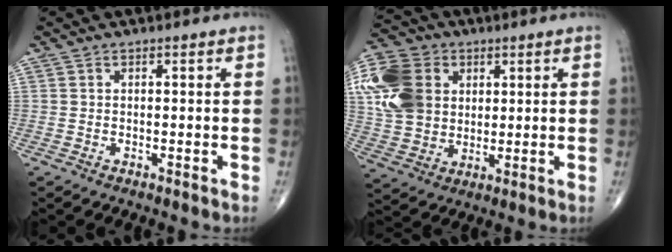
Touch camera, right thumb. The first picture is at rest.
{"total": 17.2, "force": [4.0, 13.4, 10.1], "torque": [-0.203, 0.006, 0.073]}